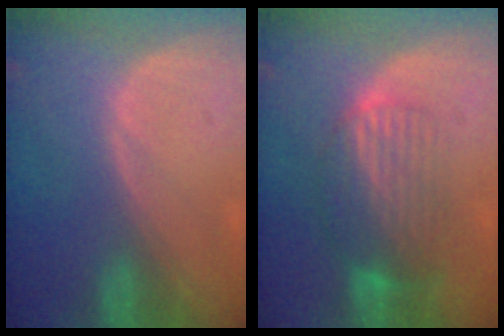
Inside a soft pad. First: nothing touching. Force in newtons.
{"total": 7.9, "press": 7.1, "slide": 3.5}